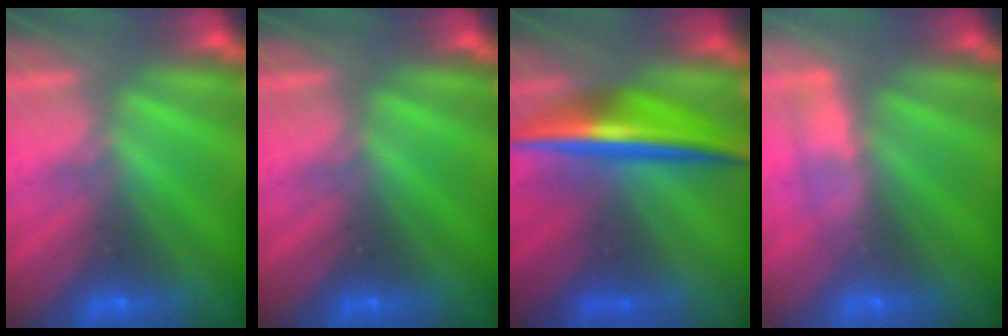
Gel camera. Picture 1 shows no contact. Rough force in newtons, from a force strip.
{"total": 0.0}
{"total": 7.4}
{"total": 3.0}